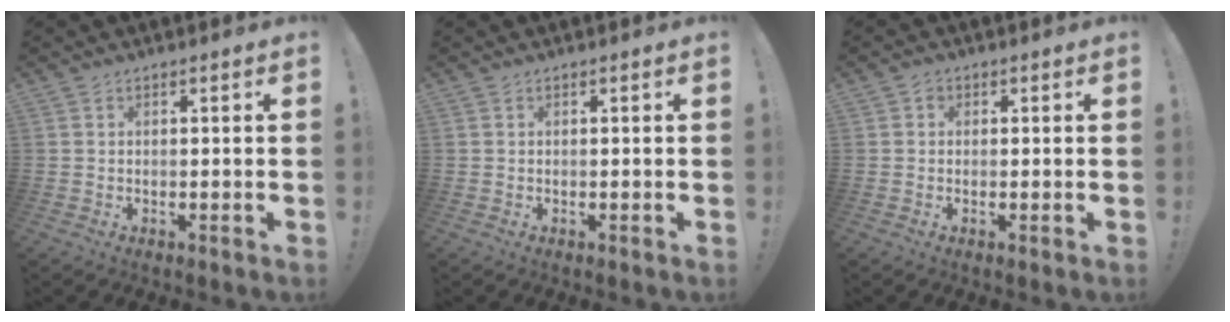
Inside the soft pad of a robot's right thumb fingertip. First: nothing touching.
{"total": 0.0}
{"total": 1.4, "force": [0.2, 1.3, 0.5], "torque": [-0.001, 0.002, 0.001]}